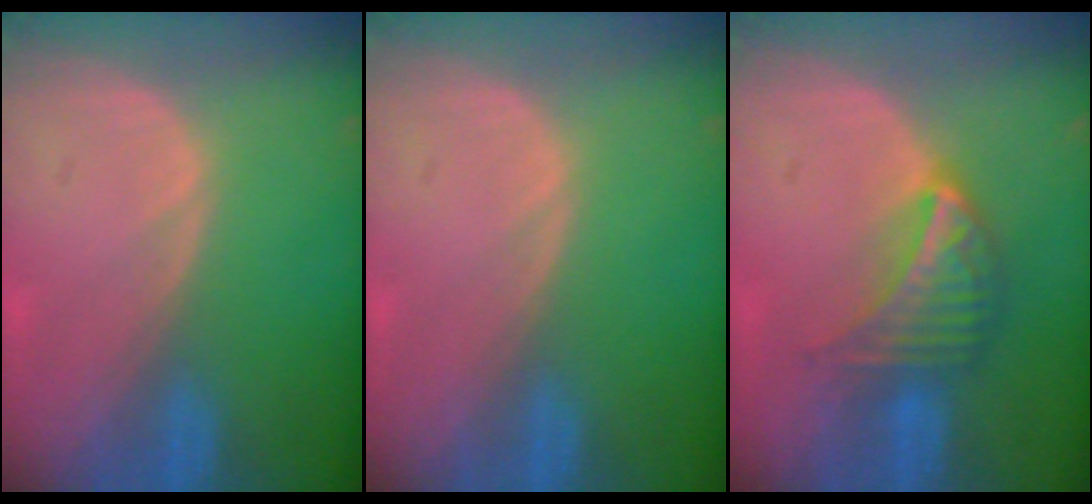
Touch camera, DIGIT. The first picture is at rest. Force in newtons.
{"total": 0.0}
{"total": 7.2, "press": 6.3, "slide": 3.3}